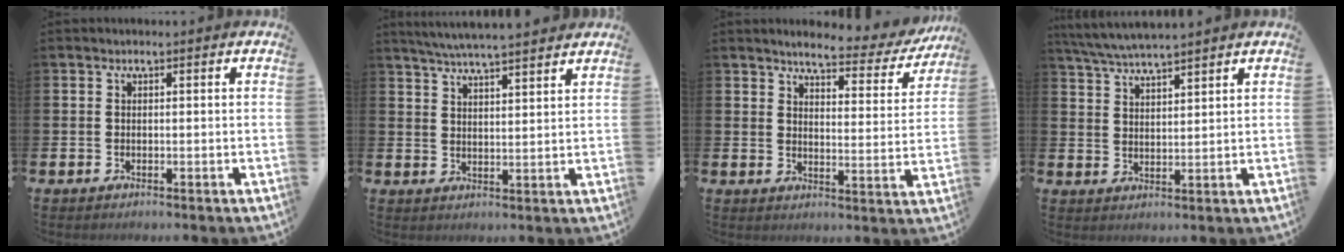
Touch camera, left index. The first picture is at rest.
{"total": 5.2, "force": [5.1, -0.3, 1.1], "torque": [-0.045, -0.022, 0.093]}
{"total": 4.6, "force": [4.2, 1.0, 1.6], "torque": [-0.043, -0.030, 0.064]}
{"total": 4.9, "force": [4.8, -0.1, 1.0], "torque": [-0.044, -0.020, 0.088]}